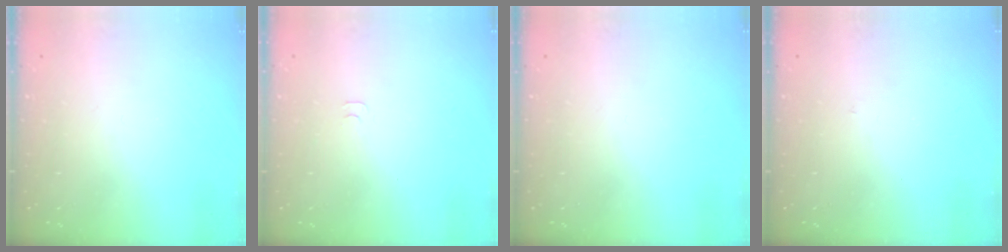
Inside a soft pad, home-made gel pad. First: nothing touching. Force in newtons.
{"total": 3.1, "press": 3.0, "slide": 0.5}
{"total": 0.0}
{"total": 2.7, "press": 2.7, "slide": 0.3}